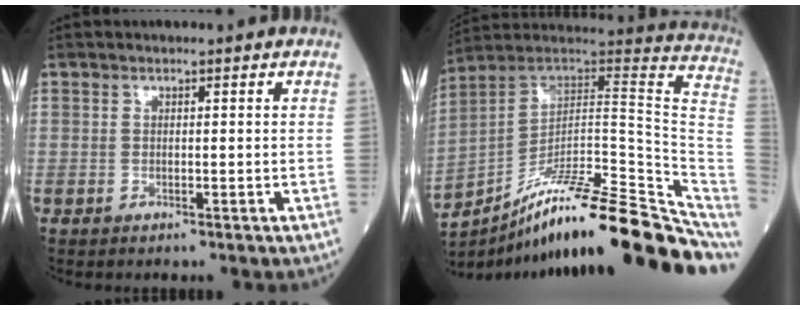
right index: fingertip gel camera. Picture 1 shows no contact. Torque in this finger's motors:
{"motor_torque": [-0.58, -1.08, 0.17, 0.05]}